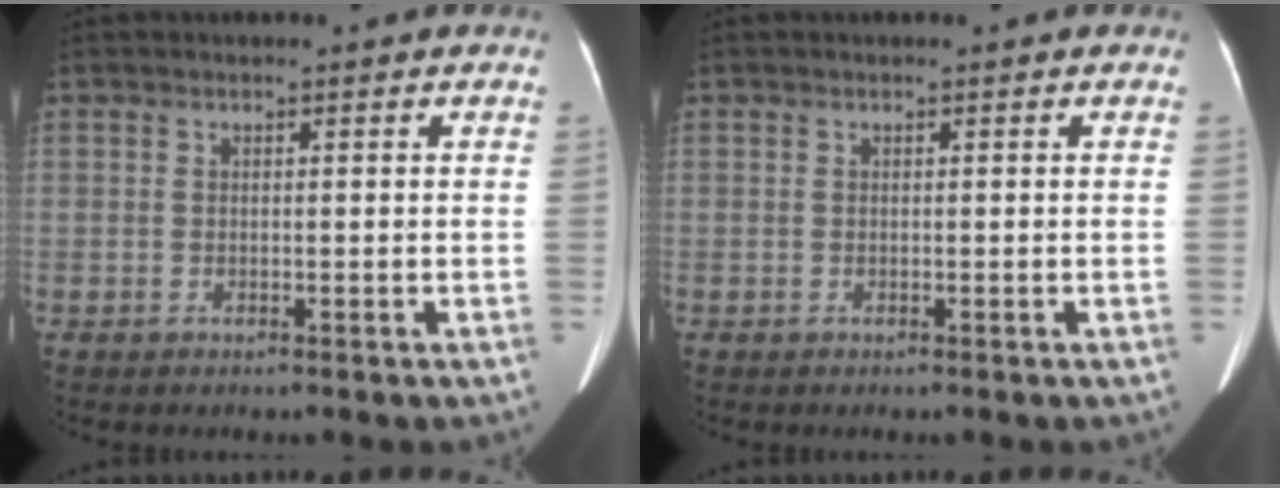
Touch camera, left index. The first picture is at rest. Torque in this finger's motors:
{"motor_torque": [0.09, -0.04, 0.02, 0.01]}